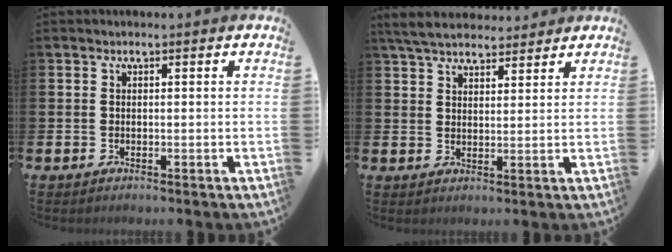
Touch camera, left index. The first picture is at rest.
{"total": 5.4, "force": [5.0, 1.3, 1.3], "torque": [-0.048, -0.012, 0.095]}